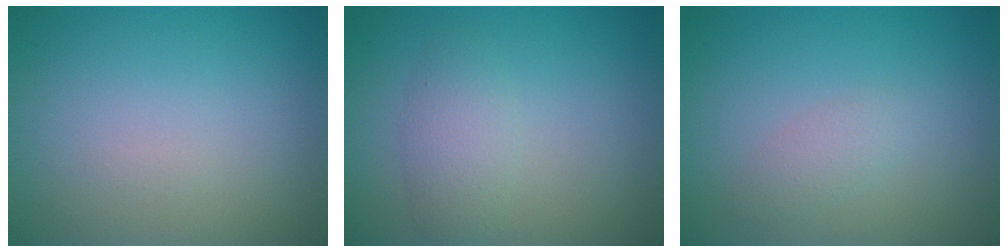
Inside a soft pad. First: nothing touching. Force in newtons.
{"total": 2.4, "press": 2.4, "slide": 0.0}
{"total": 1.4, "press": 1.4, "slide": 0.1}